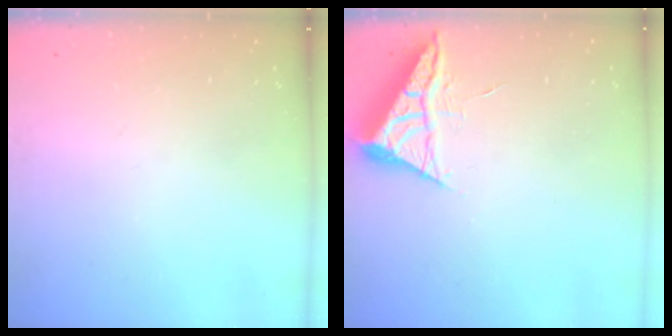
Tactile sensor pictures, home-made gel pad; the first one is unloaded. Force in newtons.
{"total": 5.4, "press": 5.4, "slide": 0.8}